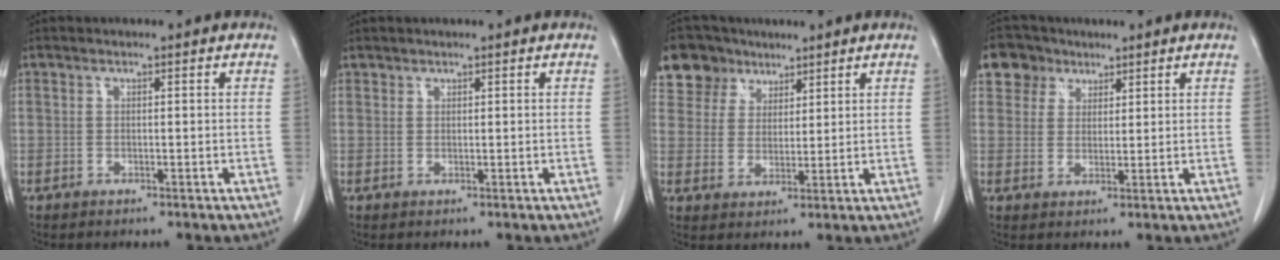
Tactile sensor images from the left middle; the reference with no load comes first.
{"total": 0.7, "force": [0.5, 0.4, -0.1], "torque": [0.005, 0.000, 0.009]}
{"total": 7.7, "force": [5.4, 5.4, 0.7], "torque": [-0.018, 0.019, 0.105]}
{"total": 5.0, "force": [3.1, 3.8, 0.6], "torque": [-0.015, 0.013, 0.057]}